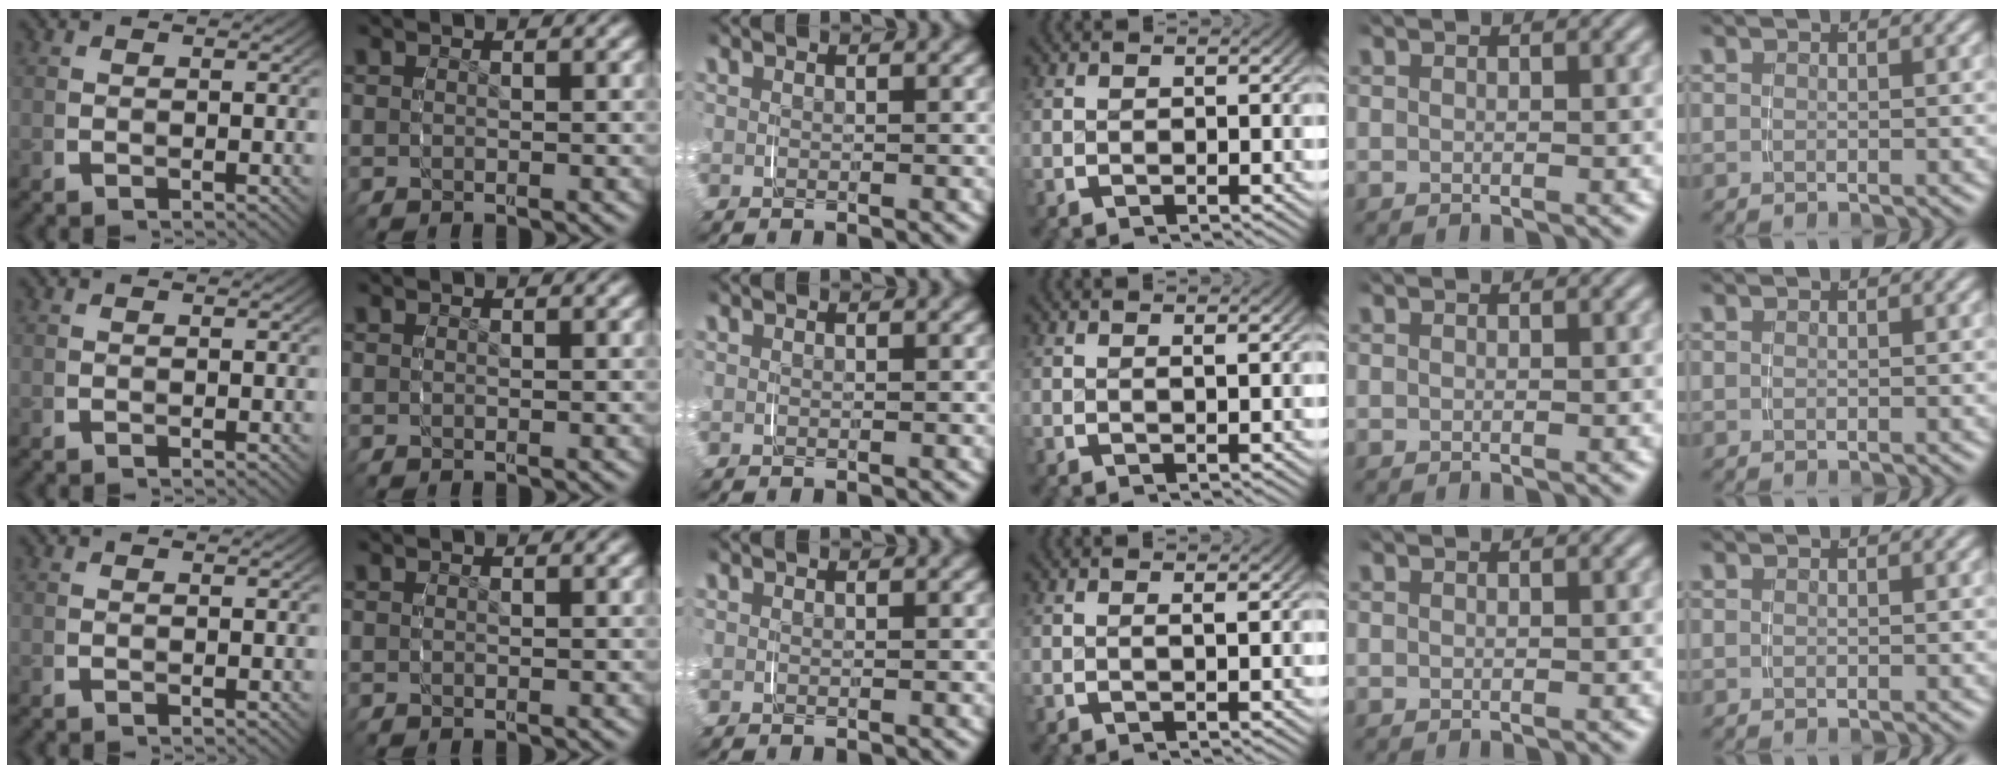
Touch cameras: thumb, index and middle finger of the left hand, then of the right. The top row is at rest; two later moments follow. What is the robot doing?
{"motion": "grasp_and_lifting", "object": "pen bag"}